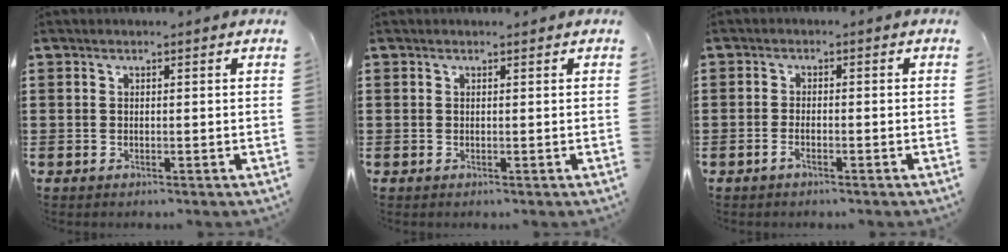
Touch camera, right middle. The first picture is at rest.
{"total": 0.0}
{"total": 1.5, "force": [-0.9, 0.2, 1.2], "torque": [-0.032, -0.008, -0.017]}